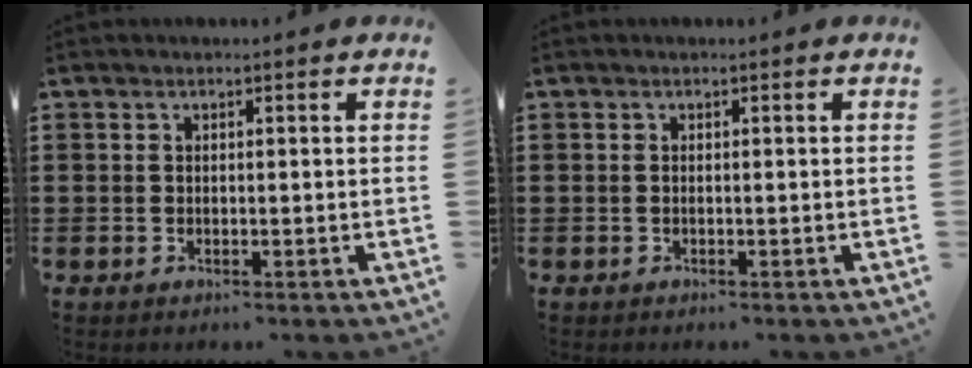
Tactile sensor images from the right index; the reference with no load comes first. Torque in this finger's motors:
{"motor_torque": [0.51, 1.63, -0.01, 0.00]}